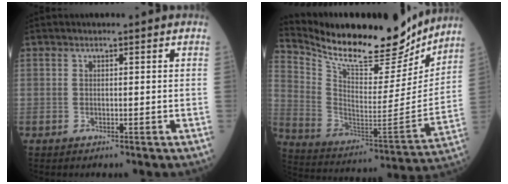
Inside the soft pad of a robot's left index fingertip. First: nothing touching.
{"total": 22.9, "force": [20.0, 5.7, 9.5], "torque": [-0.181, -0.026, 0.318]}